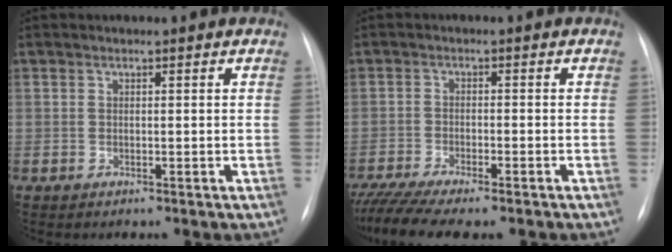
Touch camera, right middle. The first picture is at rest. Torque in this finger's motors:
{"motor_torque": [0.92, -0.86, 0.19, 0.07]}